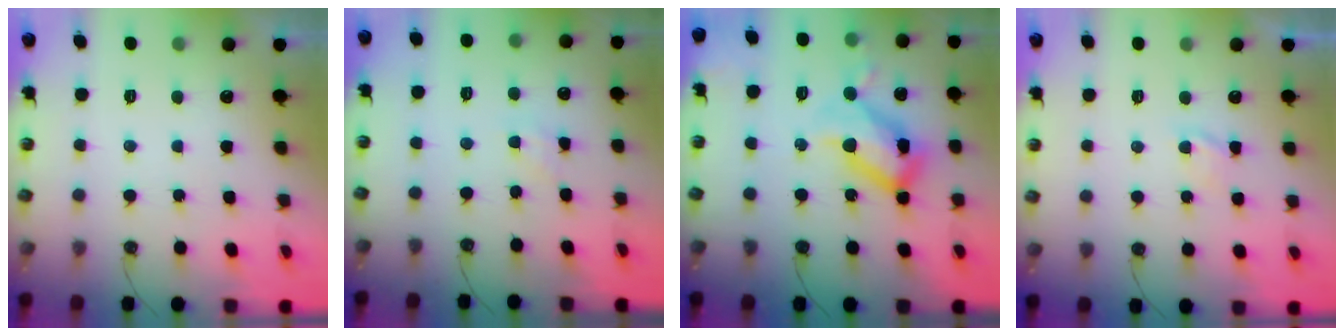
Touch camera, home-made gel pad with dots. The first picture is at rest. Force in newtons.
{"total": 2.1, "press": 2.1, "slide": 0.4}
{"total": 22.8, "press": 22.6, "slide": 2.5}
{"total": 2.8, "press": 2.8, "slide": 0.4}